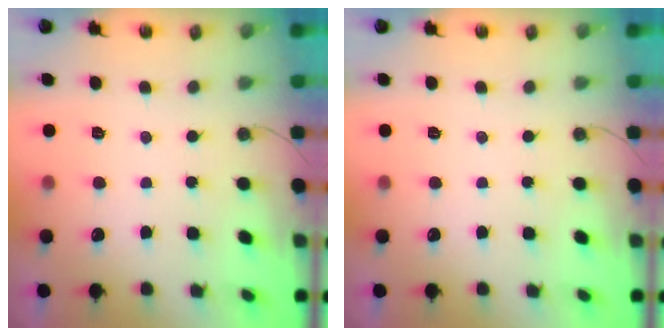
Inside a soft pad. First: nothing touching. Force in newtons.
{"total": 0.0}